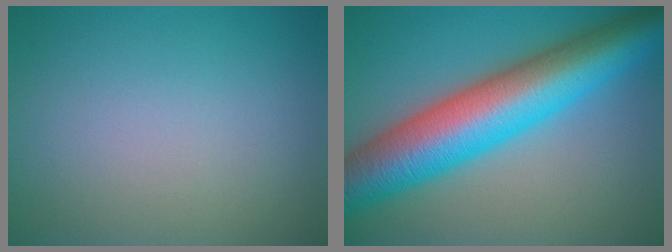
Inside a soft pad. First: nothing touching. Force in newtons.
{"total": 12.8, "press": 12.8, "slide": 0.1}